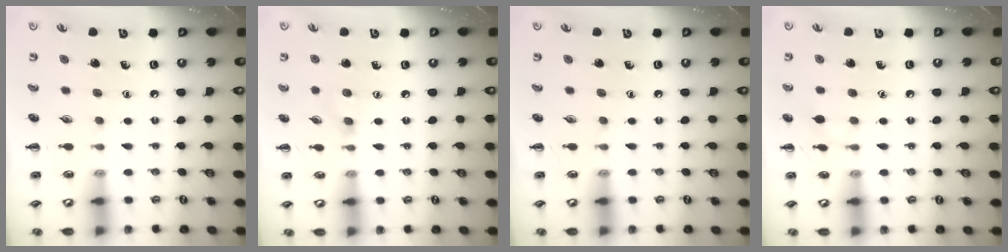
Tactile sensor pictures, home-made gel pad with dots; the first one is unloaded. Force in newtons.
{"total": 5.2, "press": 4.8, "slide": 2.0}
{"total": 0.0}
{"total": 4.2, "press": 3.9, "slide": 1.7}